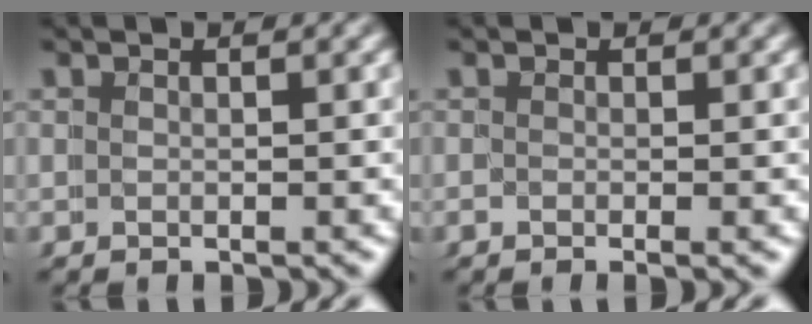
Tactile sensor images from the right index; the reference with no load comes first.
{"total": 1.1, "force": [-0.4, -0.4, 0.9], "torque": [-0.004, 0.001, -0.010]}